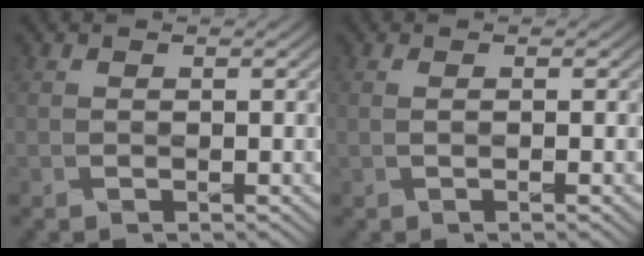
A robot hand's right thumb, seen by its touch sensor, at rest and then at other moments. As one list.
[{"total": 1.5, "force": [-0.2, 0.3, 1.4], "torque": [-0.018, -0.002, -0.006]}]